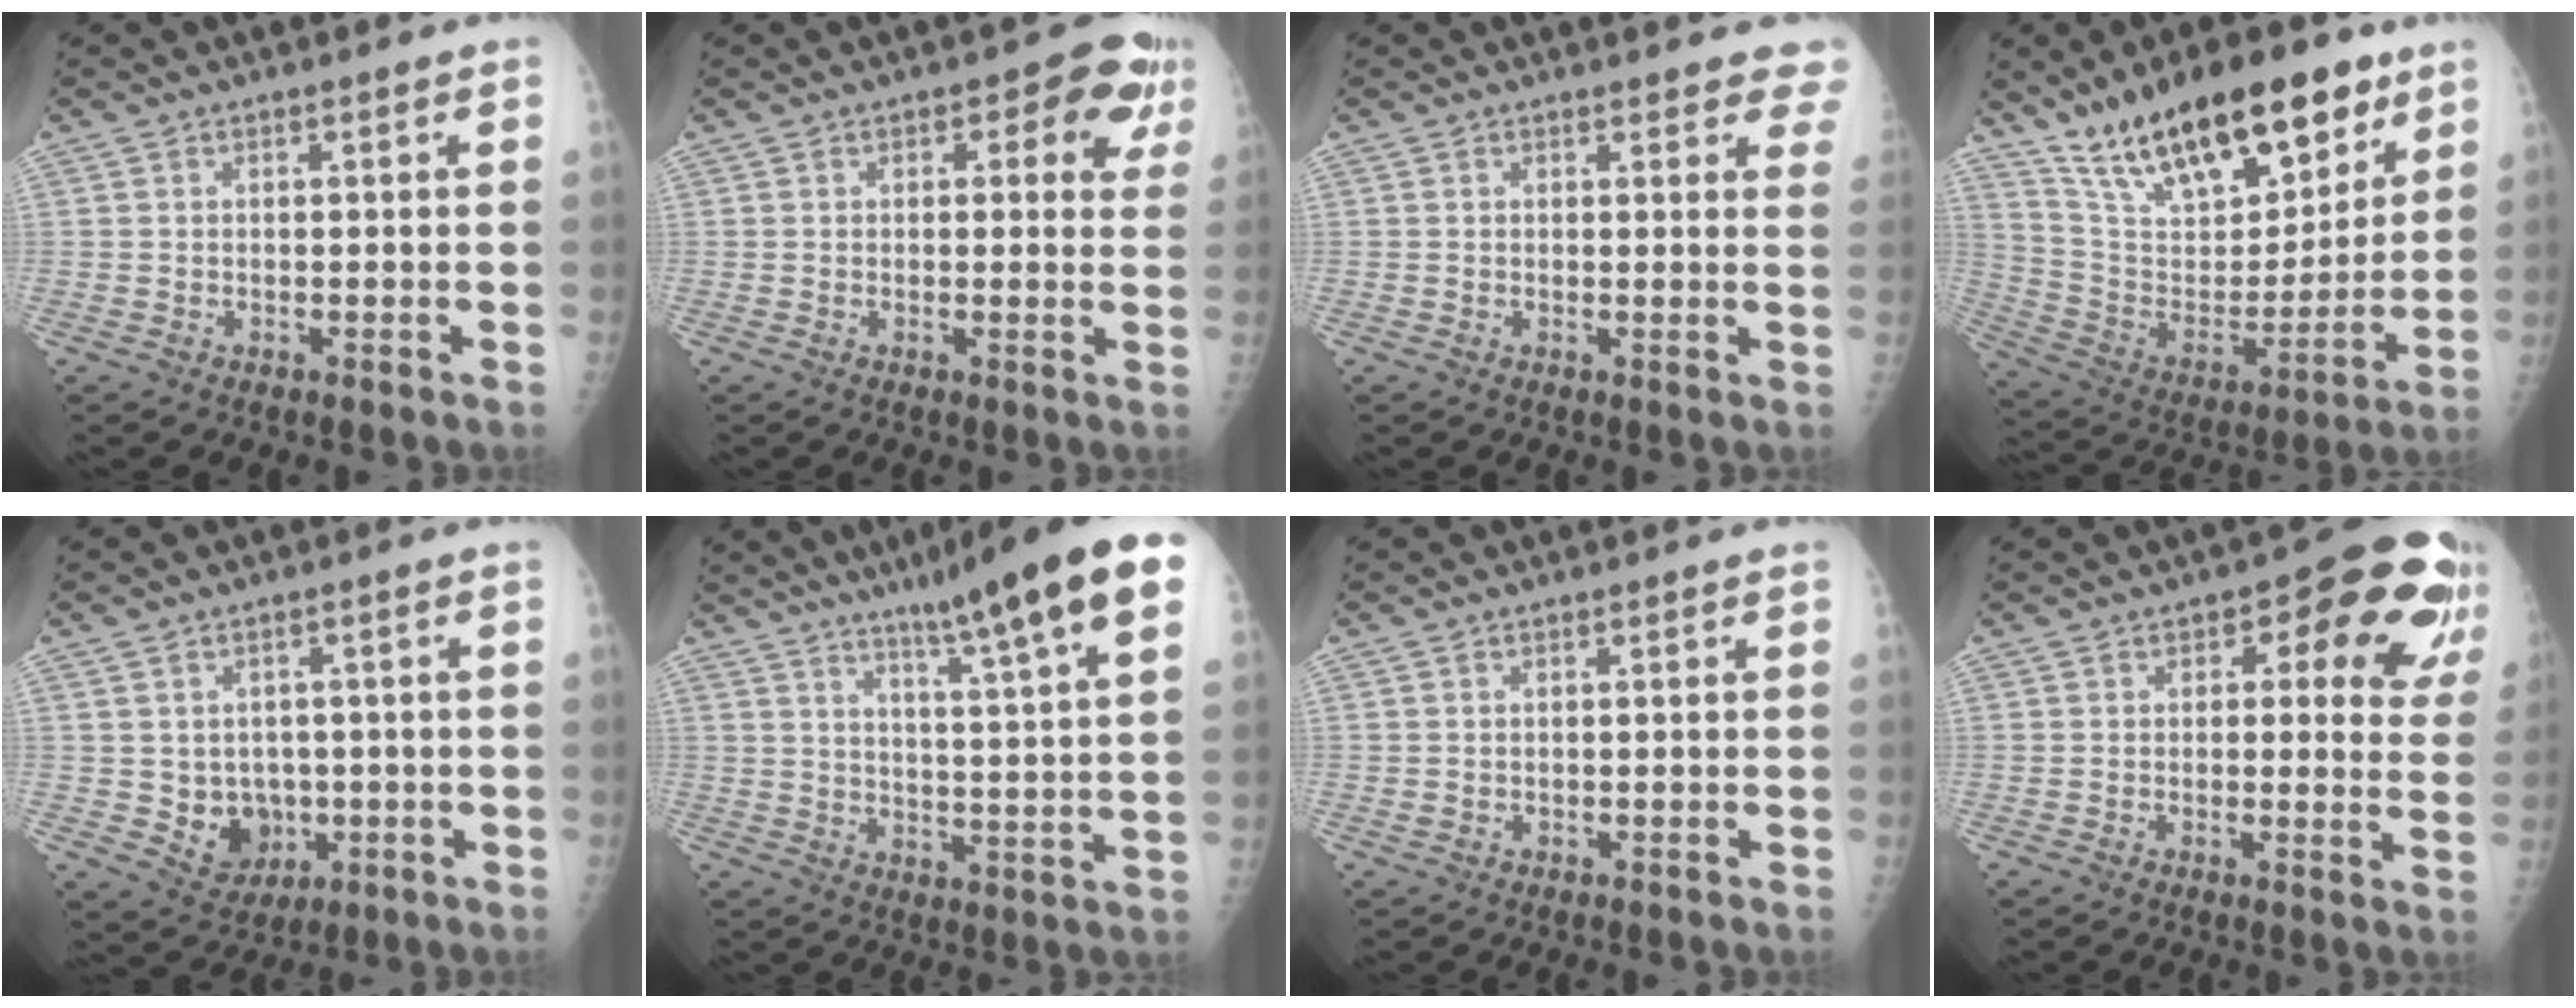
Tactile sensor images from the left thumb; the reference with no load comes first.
{"total": 7.5, "force": [3.1, 3.8, 5.6], "torque": [-0.022, -0.003, 0.025]}
{"total": 5.7, "force": [4.8, 1.8, 2.4], "torque": [0.007, -0.016, 0.041]}
{"total": 25.9, "force": [16.9, 10.8, 16.5], "torque": [-0.234, -0.046, 0.291]}
{"total": 7.3, "force": [-0.8, 6.3, 3.7], "torque": [-0.020, 0.000, 0.005]}
{"total": 19.2, "force": [11.7, 1.3, 15.2], "torque": [-0.209, -0.032, 0.158]}
{"total": 0.6, "force": [0.1, 0.5, 0.3], "torque": [-0.002, 0.000, 0.003]}
{"total": 15.3, "force": [7.1, 6.8, 11.7], "torque": [-0.086, -0.021, 0.072]}